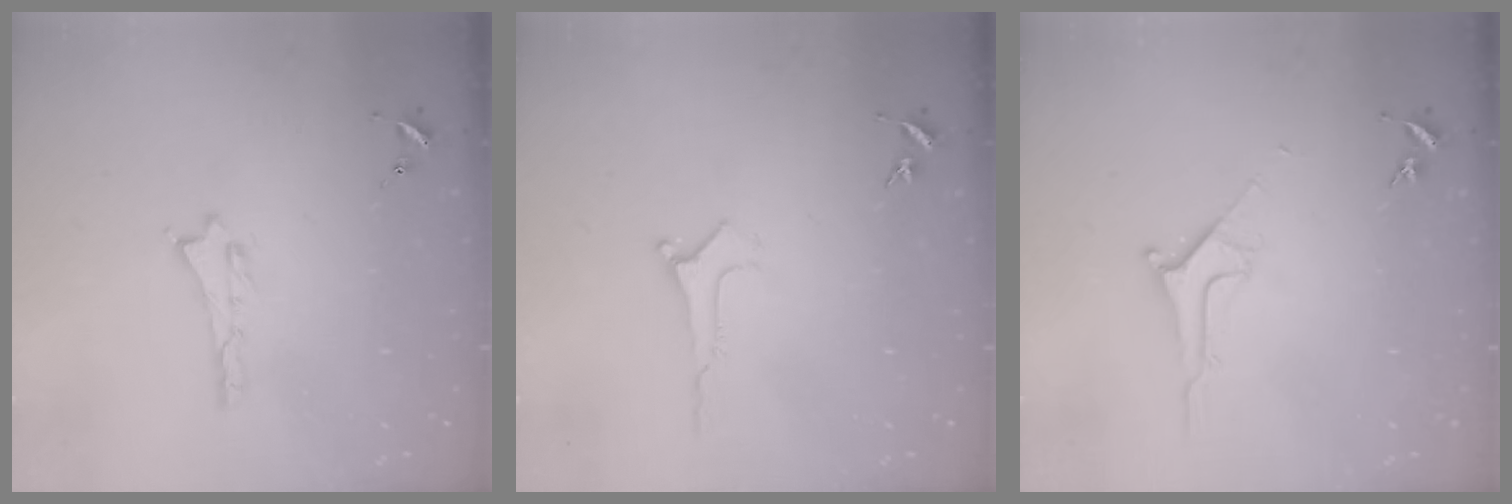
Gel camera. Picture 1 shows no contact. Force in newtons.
{"total": 0.0}
{"total": 1.8, "press": 1.7, "slide": 0.2}